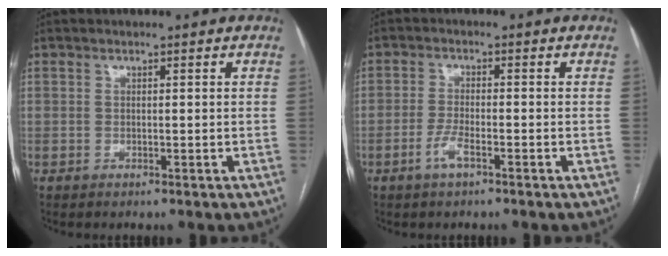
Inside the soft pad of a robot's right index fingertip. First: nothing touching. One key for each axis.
{"total": 3.1, "fx": -1.8, "fy": 0.5, "fz": 2.5, "tx": -0.054, "ty": -0.002, "tz": -0.039}